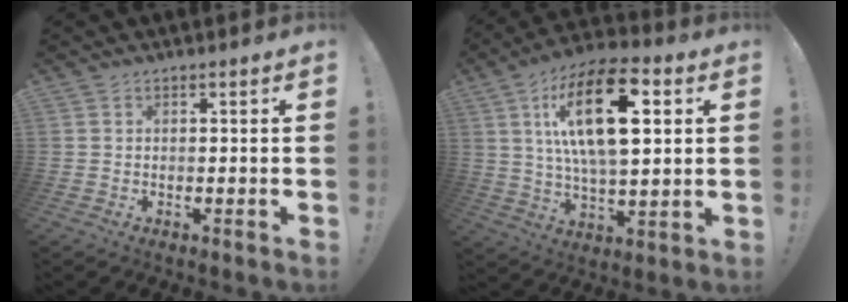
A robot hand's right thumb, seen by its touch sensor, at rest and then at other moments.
{"total": 21.9, "force": [6.5, 10.0, 18.4], "torque": [-0.325, -0.010, 0.092]}